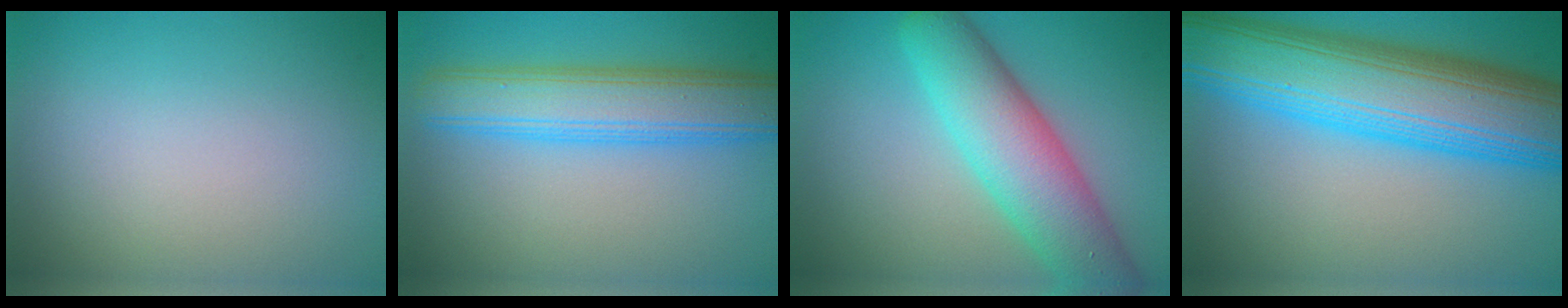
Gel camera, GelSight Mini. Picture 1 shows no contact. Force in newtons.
{"total": 6.6, "press": 6.6, "slide": 0.2}
{"total": 8.1, "press": 8.1, "slide": 0.2}
{"total": 13.8, "press": 13.8, "slide": 0.3}